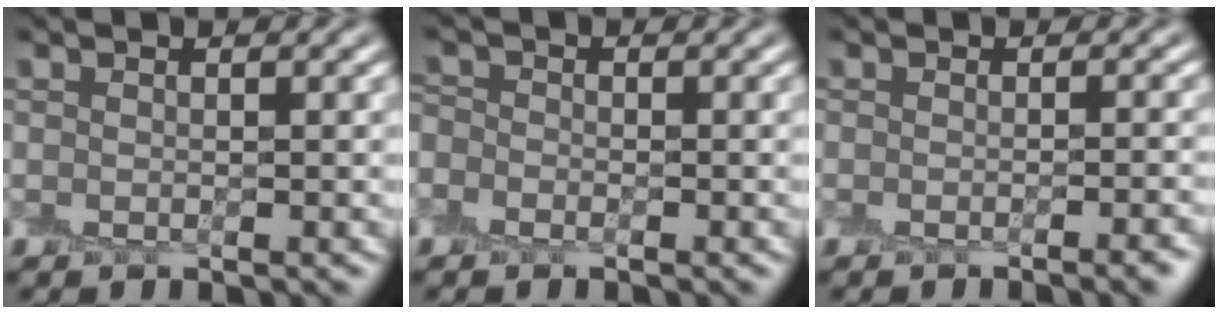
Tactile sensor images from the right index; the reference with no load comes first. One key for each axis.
{"total": 1.0, "fx": -0.8, "fy": 0.6, "fz": 0.0, "tx": 0.002, "ty": 0.003, "tz": -0.025}
{"total": 2.7, "fx": -2.0, "fy": 0.3, "fz": 1.8, "tx": -0.016, "ty": -0.002, "tz": -0.023}